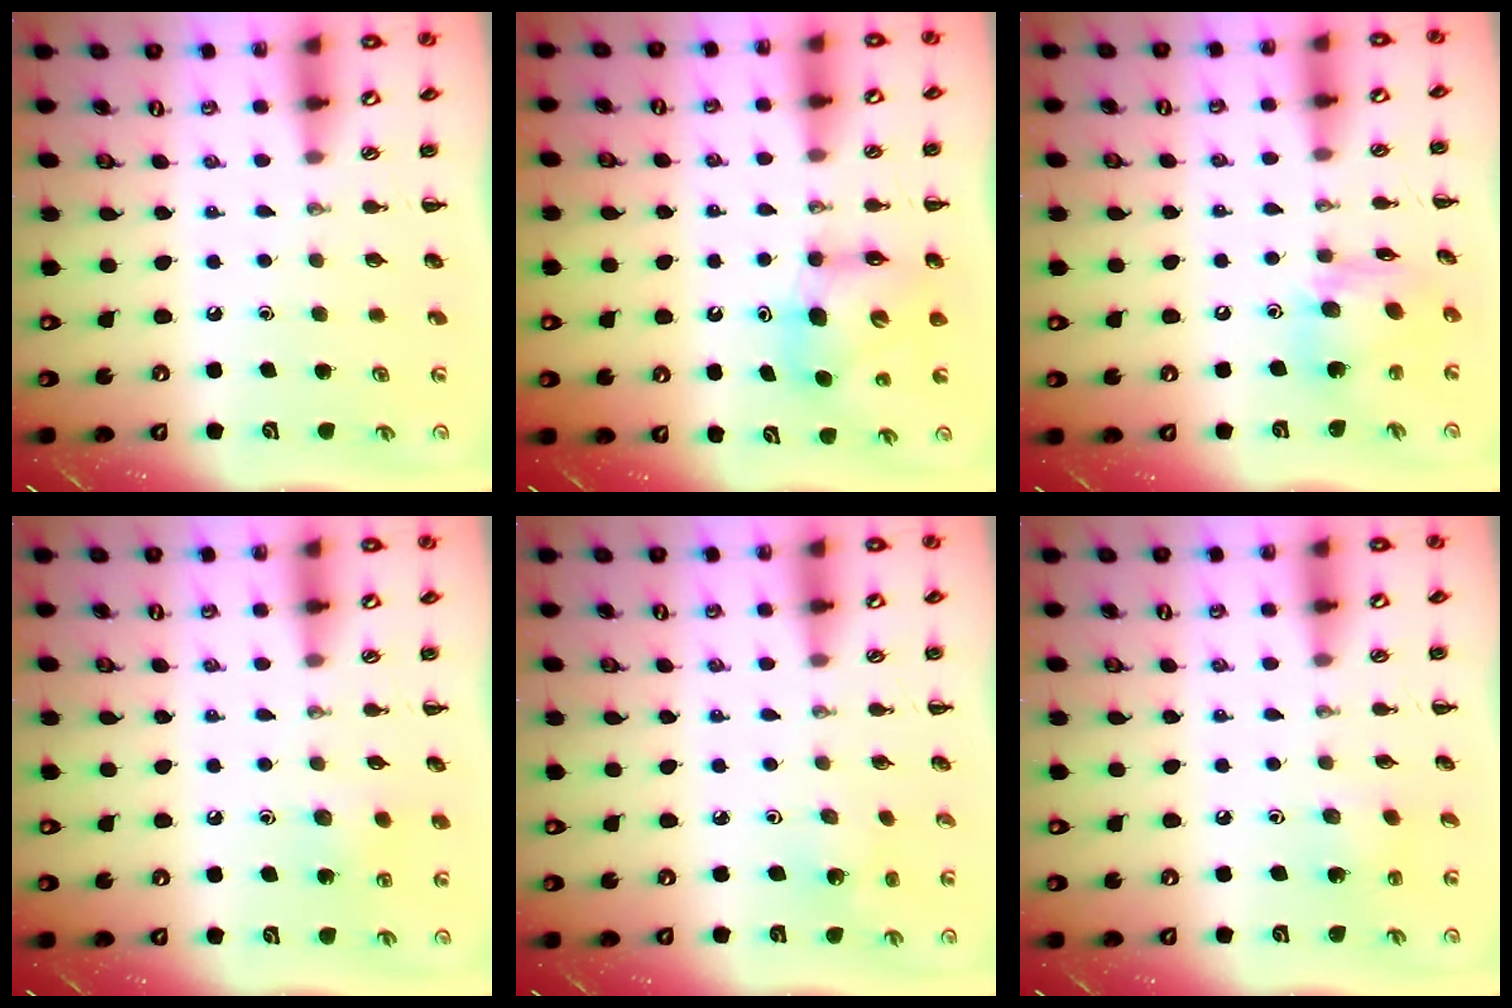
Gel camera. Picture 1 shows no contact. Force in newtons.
{"total": 7.2, "press": 7.2, "slide": 0.4}
{"total": 12.1, "press": 12.0, "slide": 1.4}
{"total": 6.6, "press": 6.4, "slide": 1.8}
{"total": 1.4, "press": 1.2, "slide": 0.6}
{"total": 2.8, "press": 2.7, "slide": 0.8}